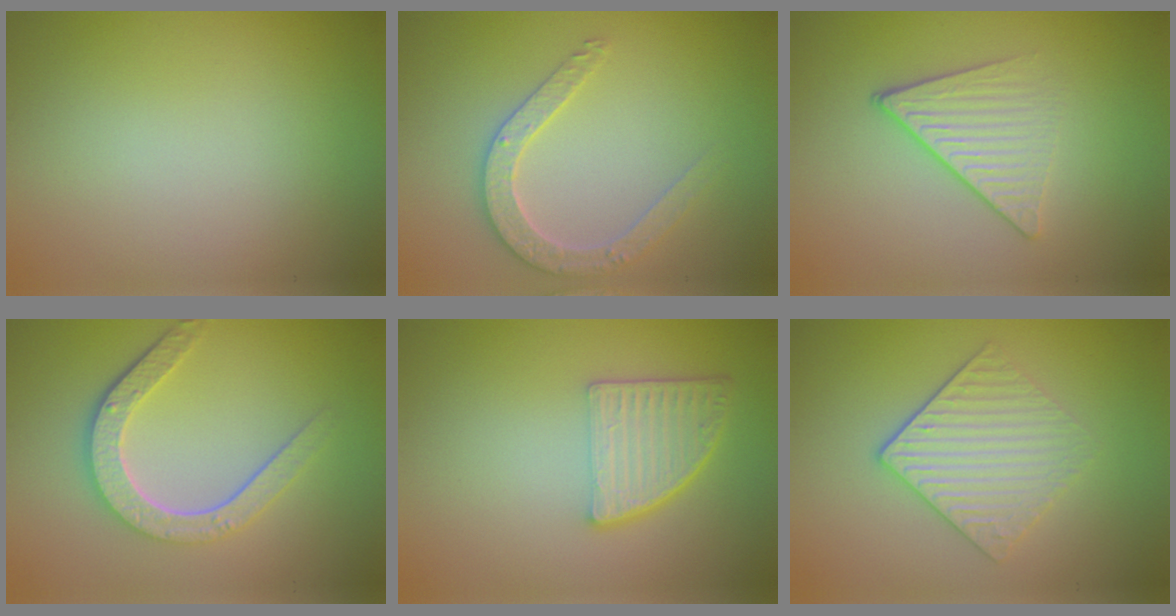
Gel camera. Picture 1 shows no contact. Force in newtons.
{"total": 2.8, "press": 2.7, "slide": 0.5}
{"total": 4.1, "press": 2.9, "slide": 2.9}
{"total": 4.7, "press": 3.6, "slide": 3.0}
{"total": 4.9, "press": 3.6, "slide": 3.4}
{"total": 3.8, "press": 3.2, "slide": 2.1}